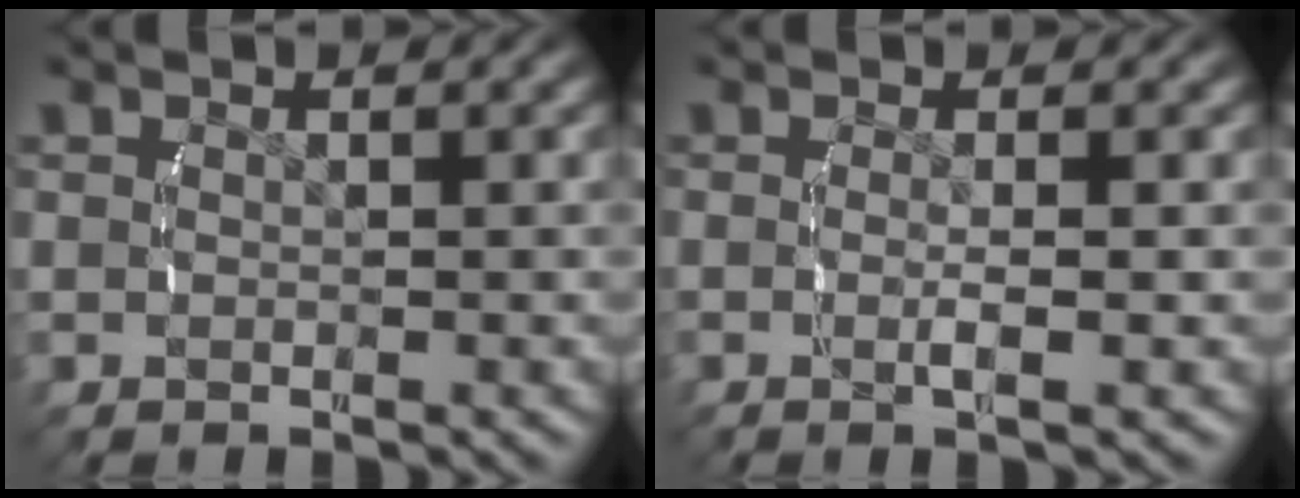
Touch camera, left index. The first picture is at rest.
{"total": 1.7, "force": [-0.5, -0.1, 1.7], "torque": [-0.039, -0.008, -0.007]}